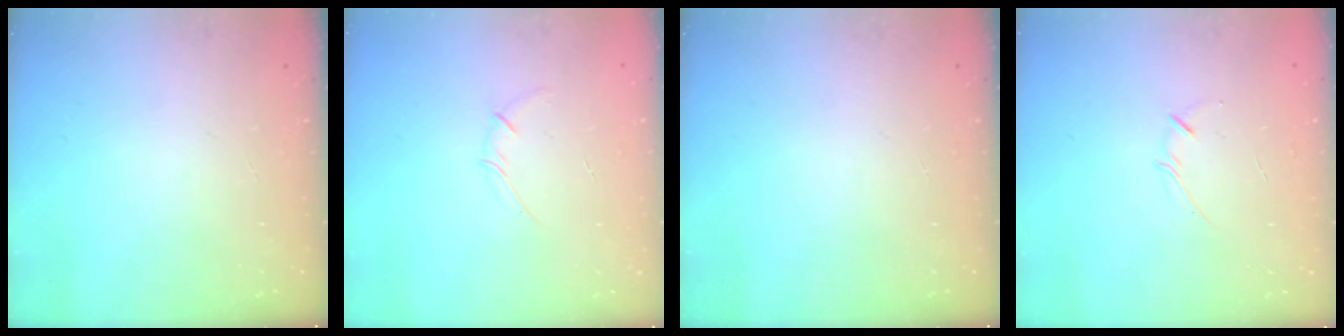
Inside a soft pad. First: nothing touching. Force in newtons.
{"total": 2.7, "press": 2.6, "slide": 0.7}
{"total": 0.0}
{"total": 2.5, "press": 2.4, "slide": 0.5}